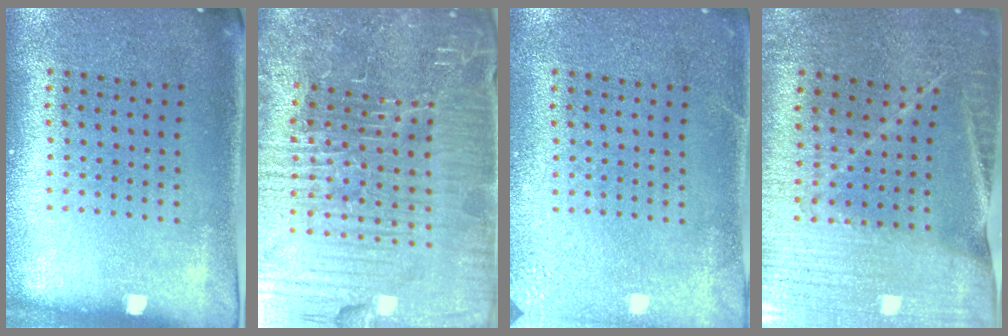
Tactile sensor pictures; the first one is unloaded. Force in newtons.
{"total": 7.5, "press": 6.7, "slide": 3.4}
{"total": 2.7, "press": 2.6, "slide": 0.2}
{"total": 2.0, "press": 2.0, "slide": 0.1}